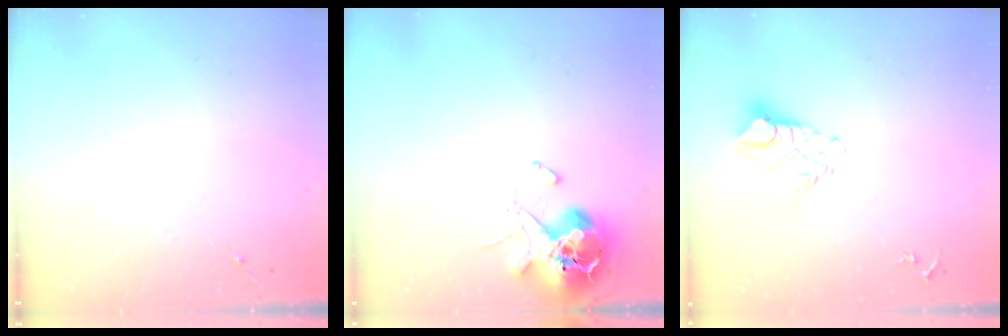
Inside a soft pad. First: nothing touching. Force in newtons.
{"total": 12.4, "press": 12.3, "slide": 1.9}
{"total": 10.6, "press": 10.5, "slide": 0.7}